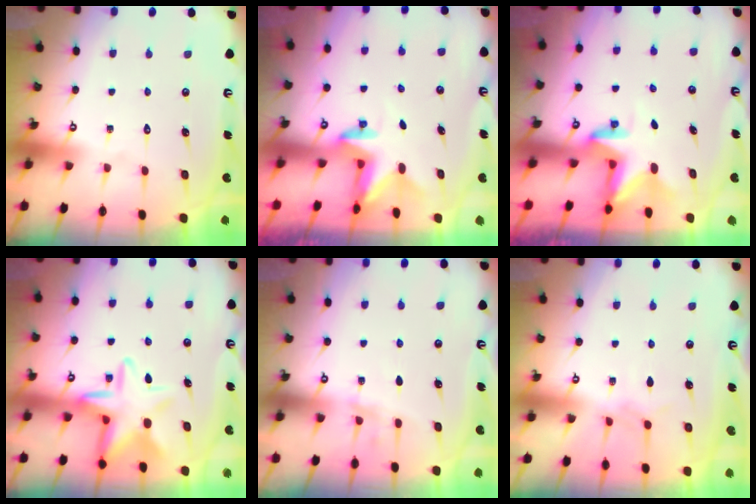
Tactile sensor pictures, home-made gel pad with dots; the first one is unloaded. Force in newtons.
{"total": 2.3, "press": 2.3, "slide": 0.4}
{"total": 2.9, "press": 2.9, "slide": 0.2}
{"total": 12.3, "press": 12.2, "slide": 1.3}
{"total": 4.6, "press": 4.4, "slide": 1.4}
{"total": 4.1, "press": 4.1, "slide": 0.6}